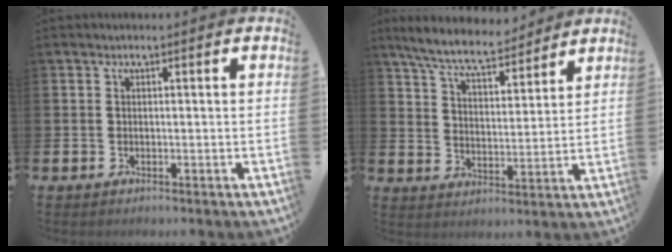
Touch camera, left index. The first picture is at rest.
{"total": 7.8, "force": [7.2, 1.3, 2.7], "torque": [-0.076, -0.034, 0.129]}